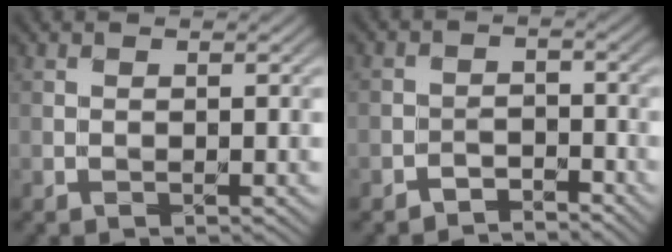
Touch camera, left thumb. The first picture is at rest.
{"total": 3.7, "force": [-2.6, 2.4, -0.9], "torque": [0.048, 0.008, -0.062]}